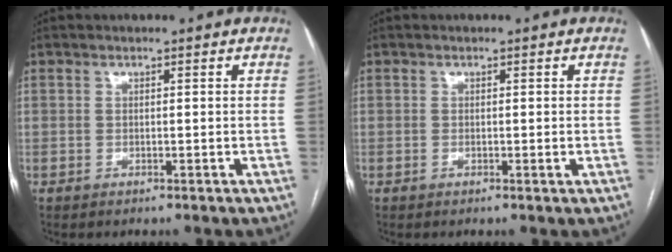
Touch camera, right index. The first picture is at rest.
{"total": 0.9, "force": [-0.2, 0.0, 0.9], "torque": [-0.015, -0.002, -0.004]}